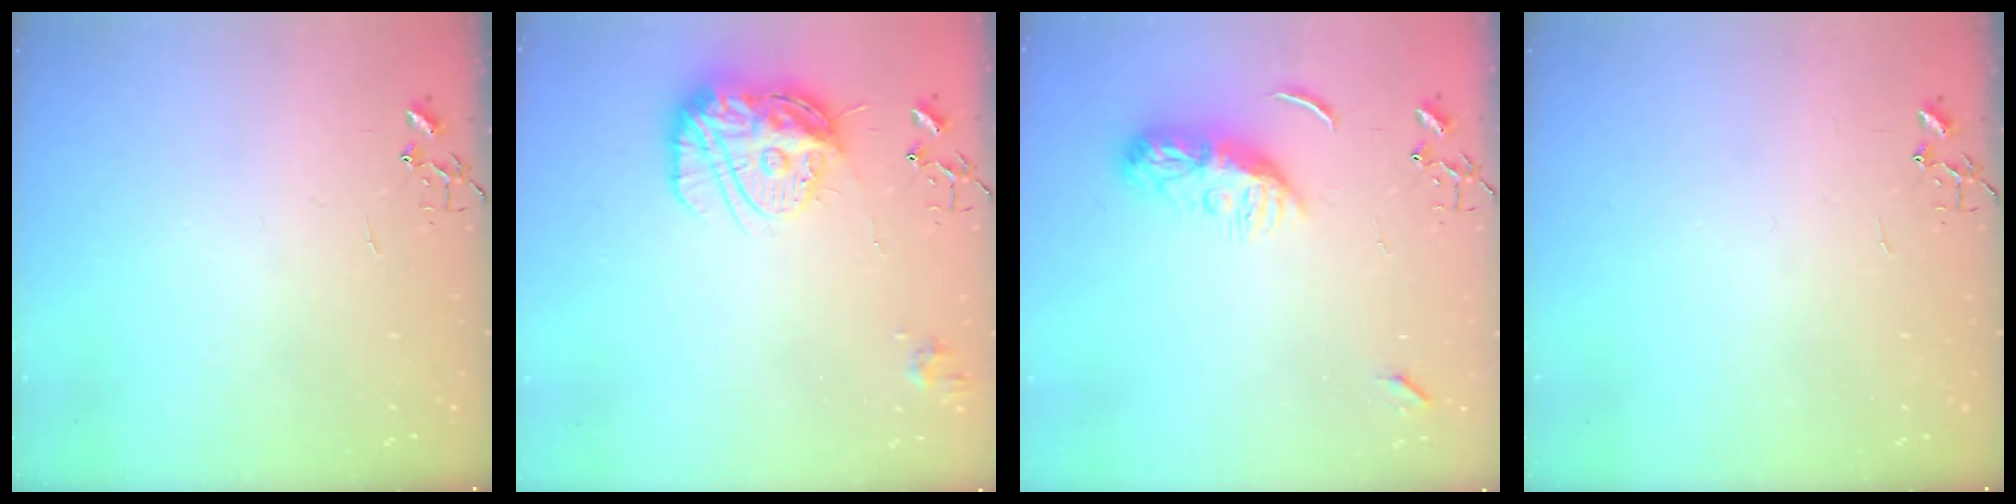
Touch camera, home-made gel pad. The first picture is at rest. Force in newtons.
{"total": 15.4, "press": 15.3, "slide": 1.4}
{"total": 9.6, "press": 9.6, "slide": 0.7}
{"total": 0.0}